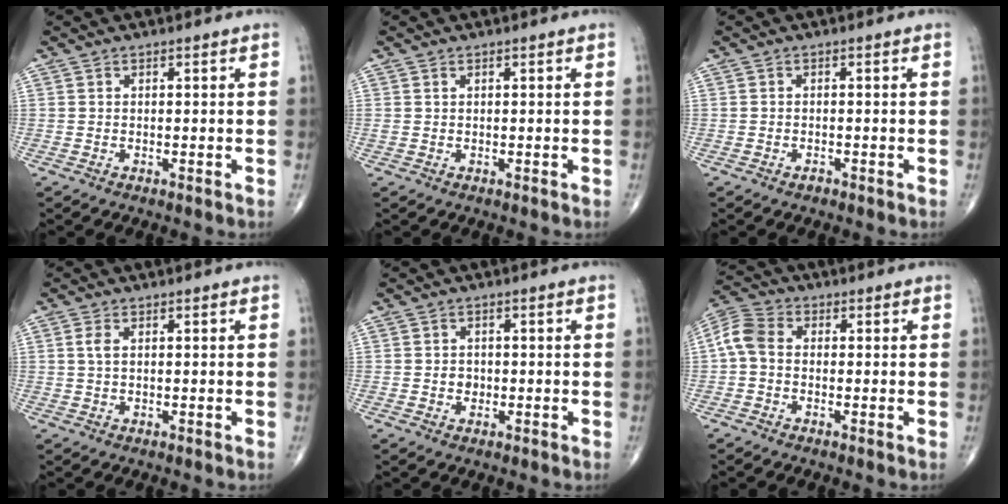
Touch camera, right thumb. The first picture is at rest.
{"total": 0.7, "force": [0.4, 0.4, 0.5], "torque": [-0.011, 0.009, 0.010]}
{"total": 0.8, "force": [-0.6, 0.5, 0.3], "torque": [-0.006, 0.003, -0.012]}
{"total": 2.1, "force": [0.5, 1.1, 1.7], "torque": [-0.043, 0.005, 0.012]}
{"total": 1.9, "force": [-0.3, 1.6, 0.9], "torque": [0.000, 0.006, -0.004]}
{"total": 6.0, "force": [-0.3, 4.3, 4.2], "torque": [-0.084, 0.017, -0.019]}